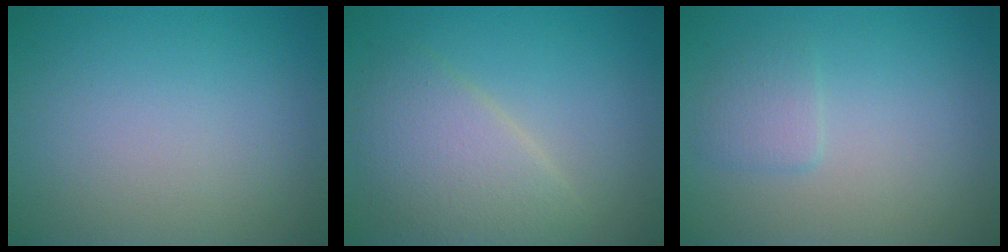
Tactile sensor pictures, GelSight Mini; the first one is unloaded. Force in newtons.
{"total": 4.4, "press": 4.4, "slide": 0.4}
{"total": 1.4, "press": 1.4, "slide": 0.1}